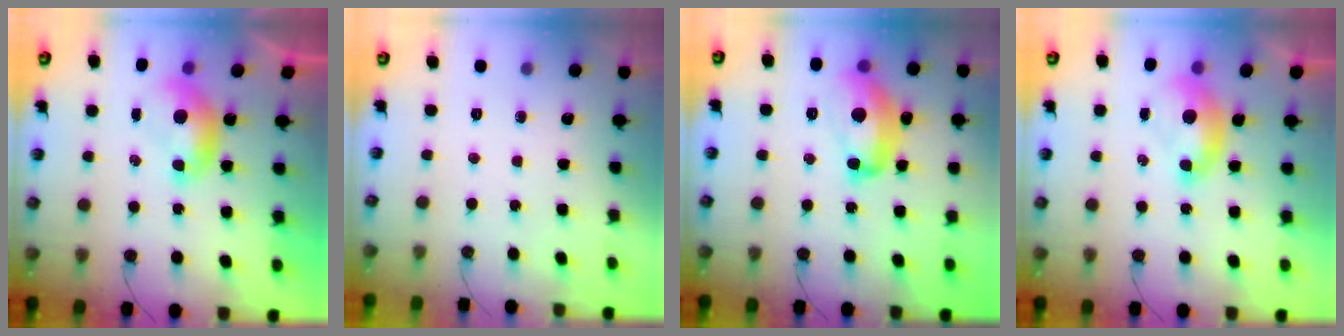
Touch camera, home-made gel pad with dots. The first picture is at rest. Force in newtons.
{"total": 0.0}
{"total": 9.1, "press": 9.1, "slide": 1.0}
{"total": 1.7, "press": 1.5, "slide": 0.6}